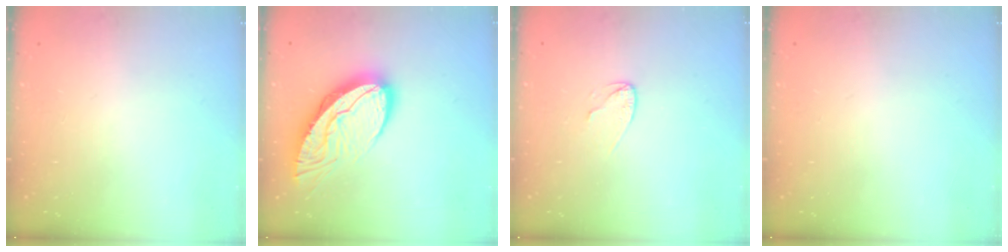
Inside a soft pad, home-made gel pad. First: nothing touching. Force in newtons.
{"total": 16.0, "press": 16.0, "slide": 1.5}
{"total": 3.9, "press": 3.9, "slide": 0.3}
{"total": 0.0}